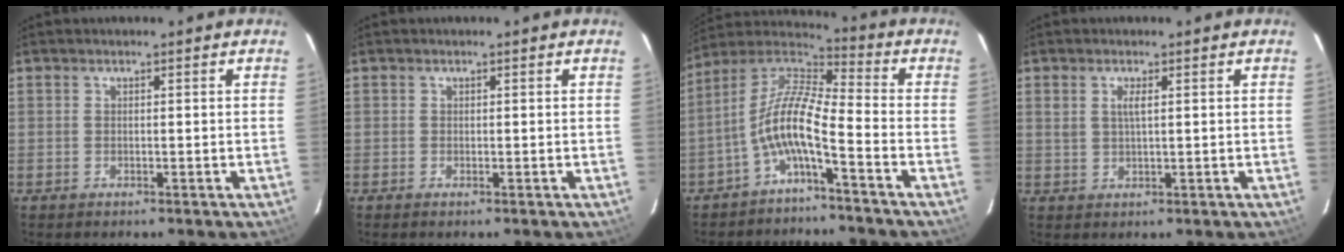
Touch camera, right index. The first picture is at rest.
{"total": 0.0}
{"total": 10.0, "force": [-4.5, 1.6, 8.8], "torque": [-0.187, 0.012, -0.092]}
{"total": 1.9, "force": [0.7, 0.5, 1.7], "torque": [-0.033, 0.002, 0.013]}